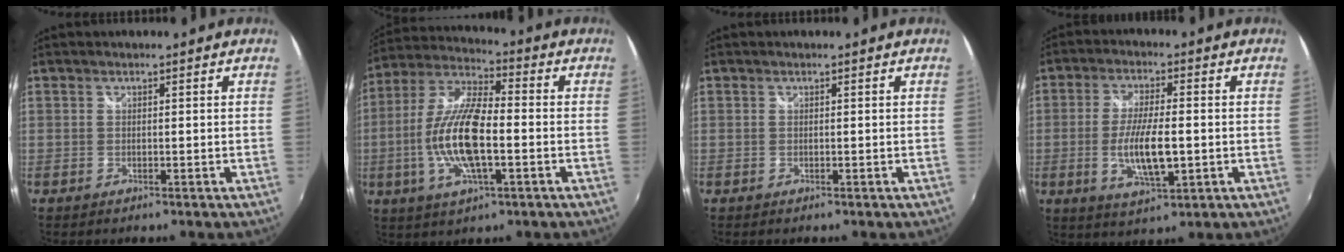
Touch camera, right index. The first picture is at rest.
{"total": 14.5, "force": [-2.9, 4.5, 13.5], "torque": [-0.273, 0.001, -0.055]}
{"total": 0.0}
{"total": 9.3, "force": [-1.6, 2.5, 8.9], "torque": [-0.173, -0.007, -0.024]}